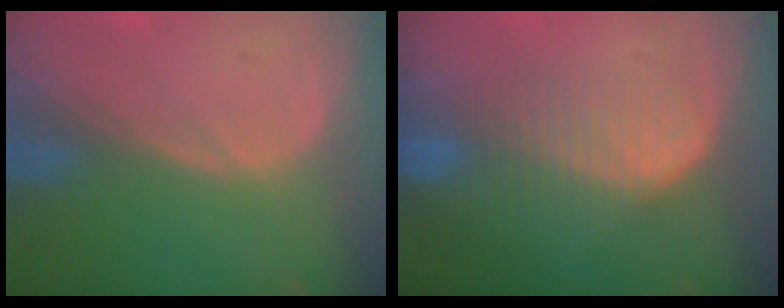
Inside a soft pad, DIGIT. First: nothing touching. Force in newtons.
{"total": 6.8, "press": 6.6, "slide": 1.4}